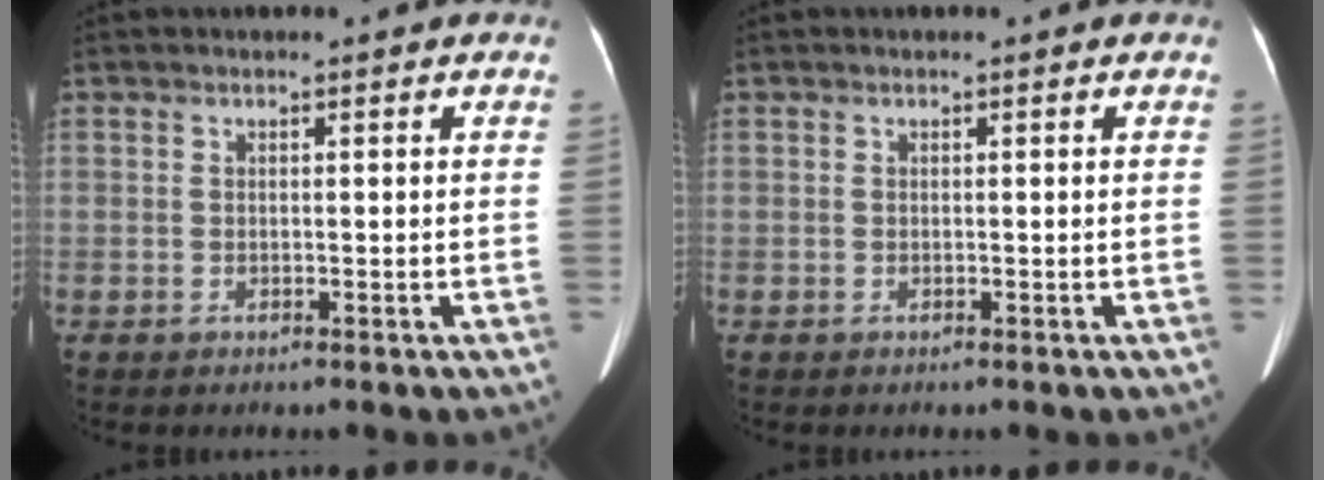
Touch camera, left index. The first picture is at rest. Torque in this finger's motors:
{"motor_torque": [-0.05, -0.05, 0.00, 0.00]}